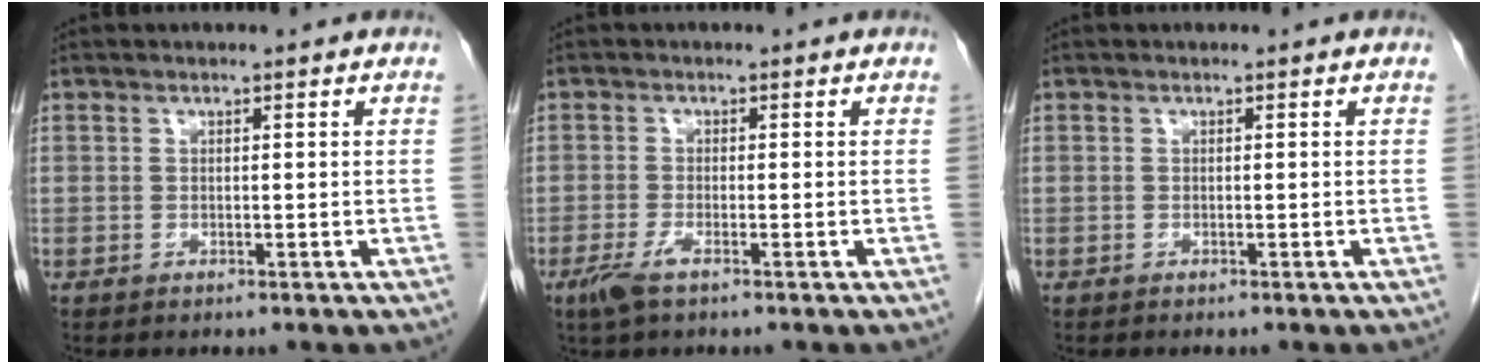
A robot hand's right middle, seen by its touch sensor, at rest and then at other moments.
{"total": 2.6, "force": [-1.6, 0.3, 2.1], "torque": [-0.051, -0.008, -0.034]}
{"total": 0.0}